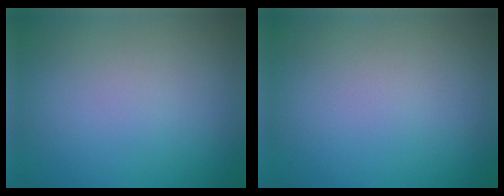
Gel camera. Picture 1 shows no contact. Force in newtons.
{"total": 0.0}